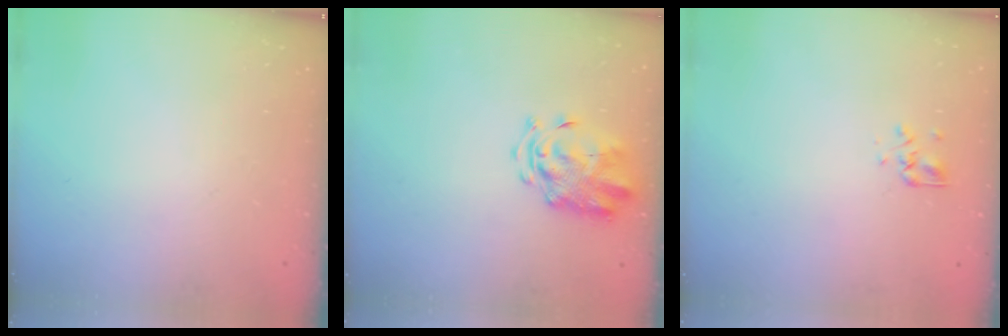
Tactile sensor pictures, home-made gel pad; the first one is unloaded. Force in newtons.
{"total": 3.9, "press": 3.8, "slide": 0.5}
{"total": 2.7, "press": 2.4, "slide": 1.2}